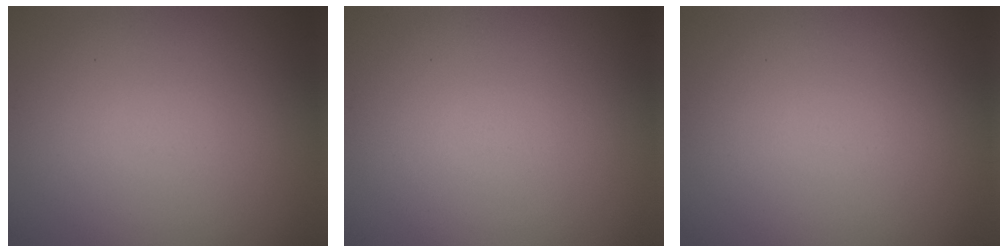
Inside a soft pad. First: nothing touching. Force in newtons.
{"total": 0.0}
{"total": 0.0}